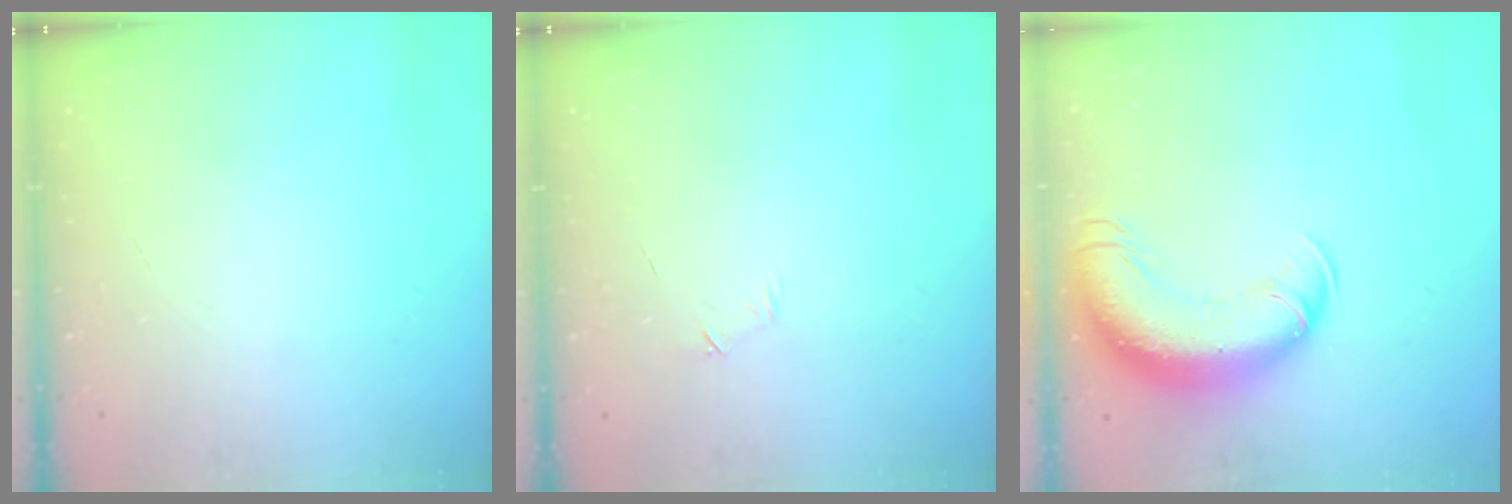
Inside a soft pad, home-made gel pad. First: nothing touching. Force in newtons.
{"total": 4.0, "press": 3.8, "slide": 1.1}
{"total": 16.3, "press": 15.9, "slide": 3.9}